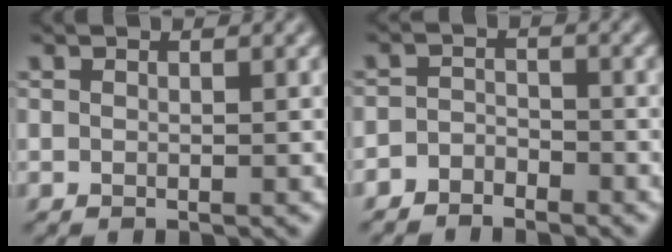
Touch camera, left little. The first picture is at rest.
{"total": 1.9, "force": [-1.8, 0.8, 0.0], "torque": [0.004, 0.010, -0.040]}